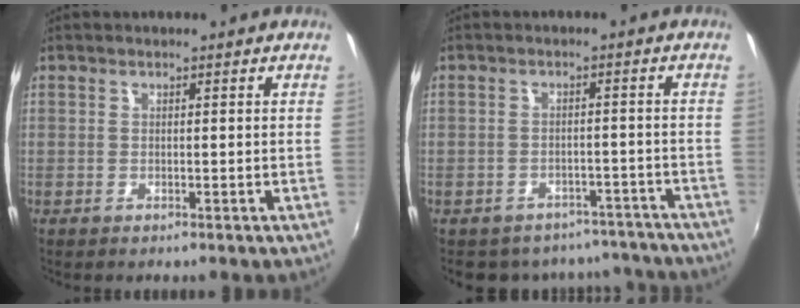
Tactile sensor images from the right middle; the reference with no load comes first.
{"total": 12.6, "force": [-10.8, 6.0, 2.8], "torque": [-0.064, 0.019, -0.120]}